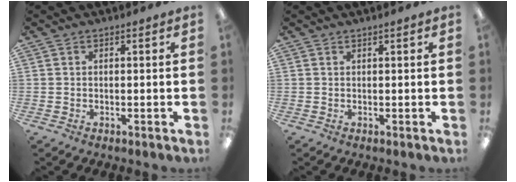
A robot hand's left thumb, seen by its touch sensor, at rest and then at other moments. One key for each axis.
{"total": 0.6, "fx": 0.6, "fy": 0.0, "fz": 0.3, "tx": -0.006, "ty": 0.000, "tz": 0.010}